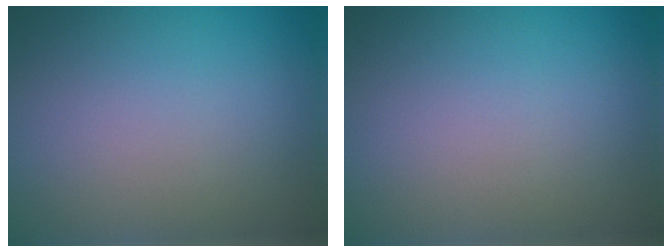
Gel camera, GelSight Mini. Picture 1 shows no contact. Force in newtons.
{"total": 0.0}